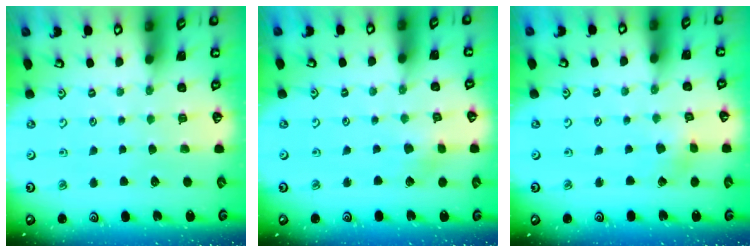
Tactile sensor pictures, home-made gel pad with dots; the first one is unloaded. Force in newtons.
{"total": 2.8, "press": 2.8, "slide": 0.6}
{"total": 2.4, "press": 2.4, "slide": 0.2}